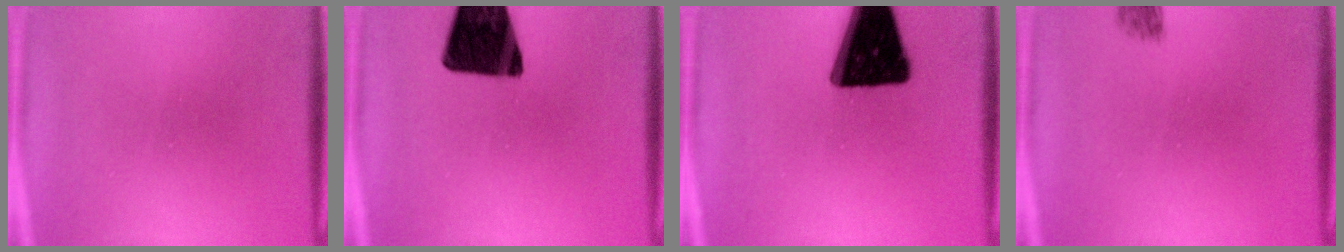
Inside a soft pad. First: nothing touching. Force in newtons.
{"total": 15.6}
{"total": 19.5}
{"total": 1.2}